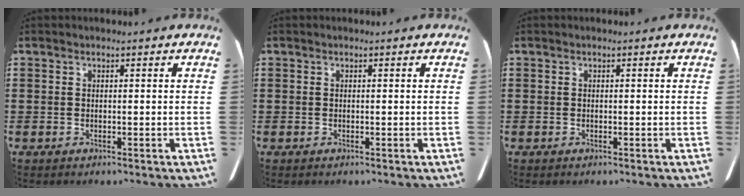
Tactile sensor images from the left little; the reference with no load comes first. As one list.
[{"total": 0.0}, {"total": 0.0}]